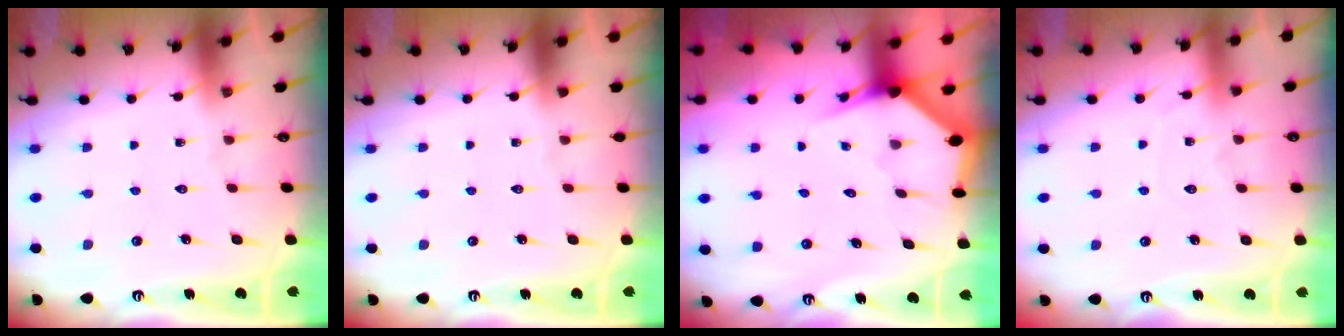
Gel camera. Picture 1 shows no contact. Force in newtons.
{"total": 0.0}
{"total": 2.8, "press": 2.8, "slide": 0.0}
{"total": 3.7, "press": 3.6, "slide": 0.4}